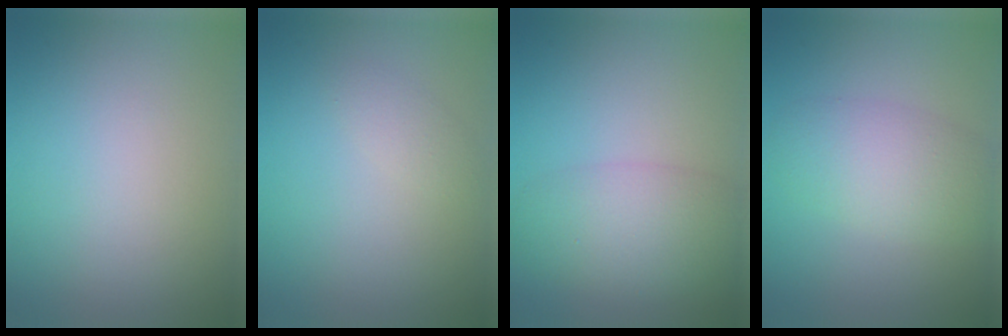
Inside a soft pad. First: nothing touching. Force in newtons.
{"total": 1.2, "press": 1.2, "slide": 0.0}
{"total": 3.6, "press": 3.6, "slide": 0.2}
{"total": 4.8, "press": 4.7, "slide": 0.2}